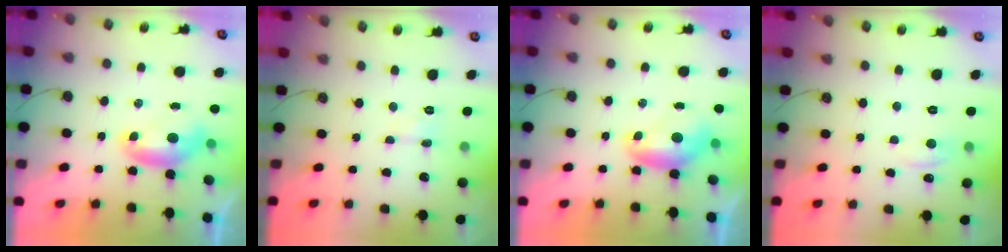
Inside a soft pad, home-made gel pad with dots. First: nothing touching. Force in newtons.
{"total": 1.6, "press": 1.6, "slide": 0.4}
{"total": 0.9, "press": 0.6, "slide": 0.6}
{"total": 0.7, "press": 0.5, "slide": 0.6}